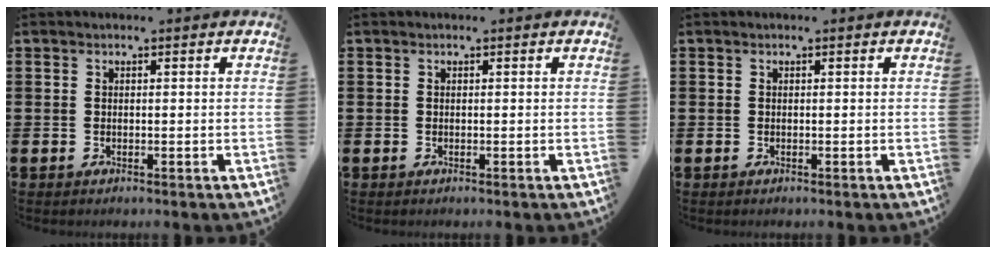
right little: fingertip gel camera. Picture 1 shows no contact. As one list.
[{"total": 0.0}, {"total": 0.0}]